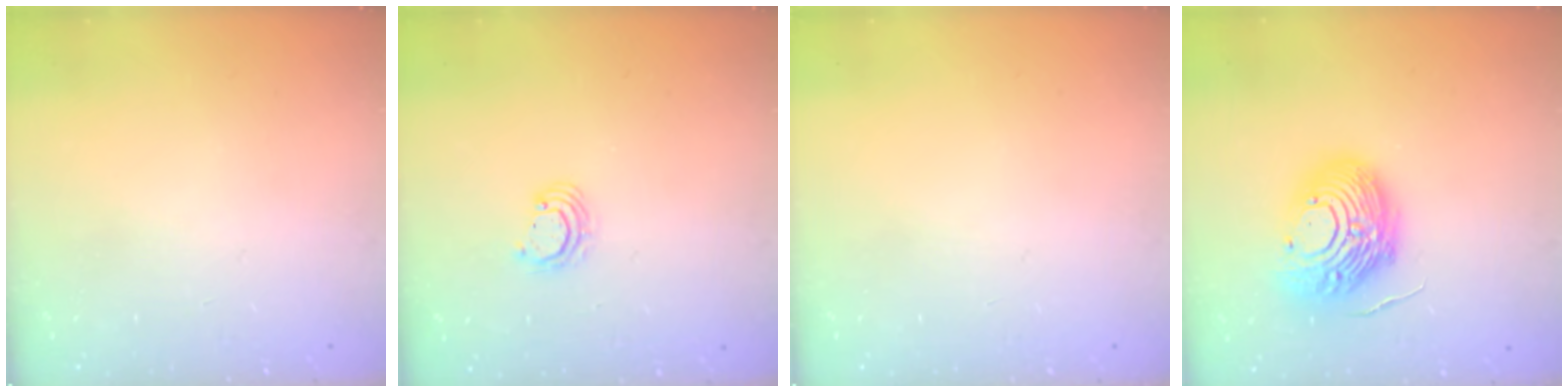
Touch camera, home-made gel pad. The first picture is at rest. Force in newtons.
{"total": 3.6, "press": 3.6, "slide": 0.2}
{"total": 0.0}
{"total": 16.8, "press": 16.7, "slide": 1.9}